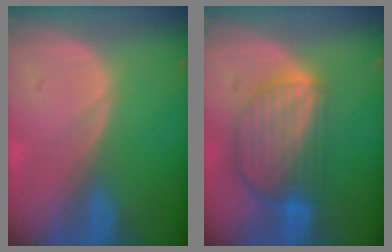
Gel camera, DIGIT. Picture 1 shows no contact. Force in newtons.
{"total": 8.9, "press": 7.7, "slide": 4.4}